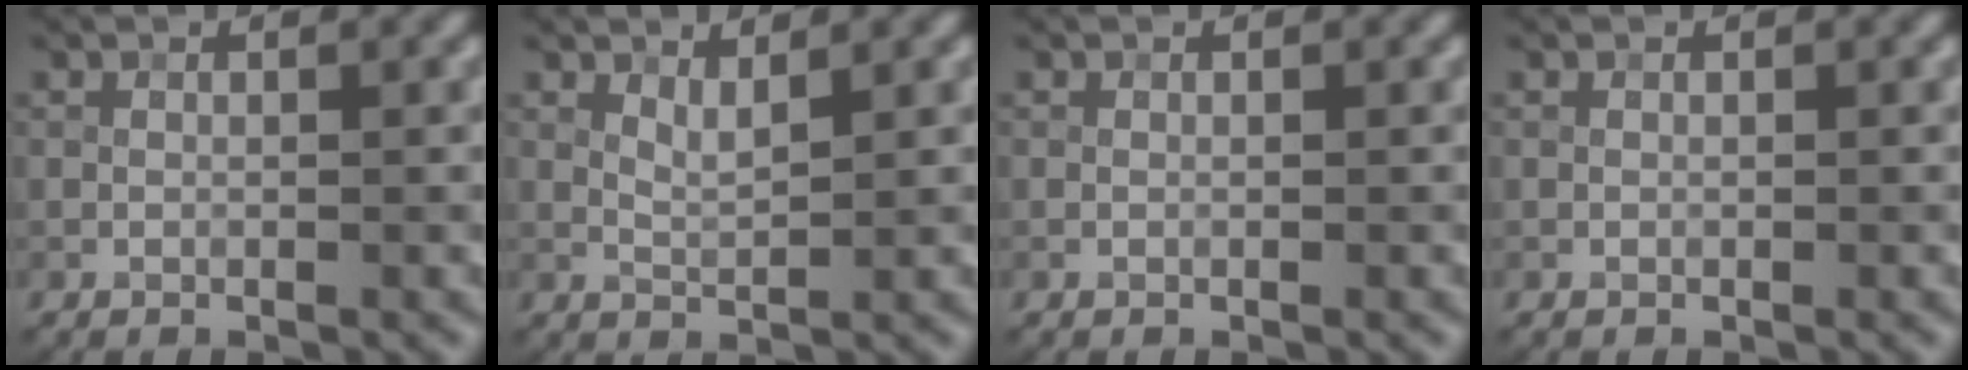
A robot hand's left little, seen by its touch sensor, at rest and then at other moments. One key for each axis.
{"total": 1.6, "fx": 1.1, "fy": 0.4, "fz": 1.1, "tx": -0.026, "ty": -0.001, "tz": 0.020}
{"total": 0.0}
{"total": 0.0}